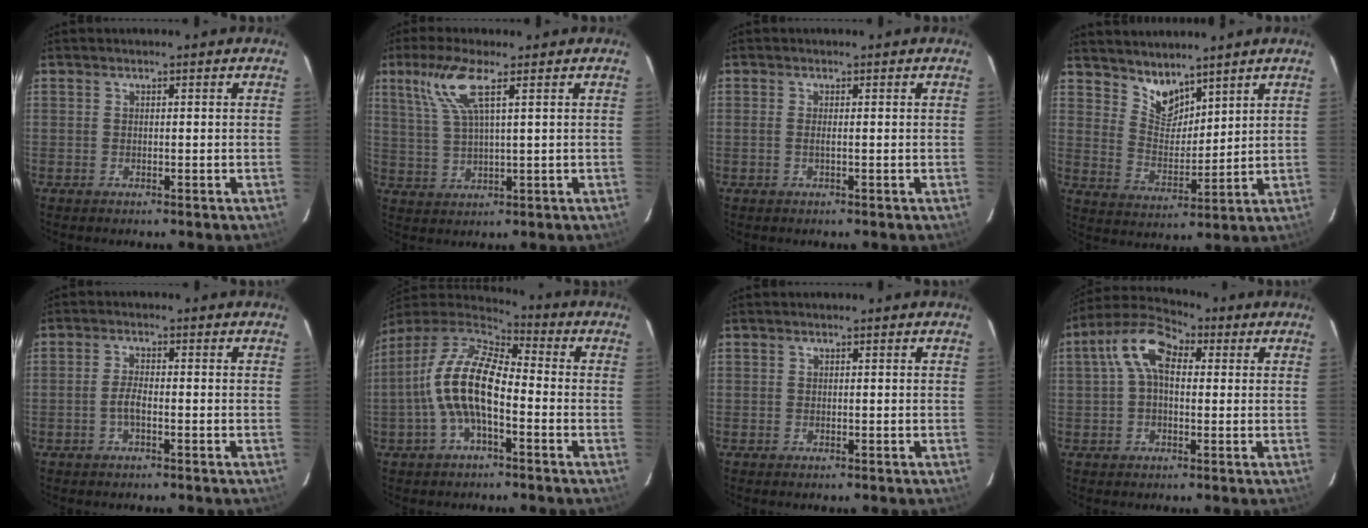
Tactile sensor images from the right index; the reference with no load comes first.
{"total": 8.0, "force": [4.0, 1.0, 6.9], "torque": [-0.150, 0.007, 0.085]}
{"total": 0.8, "force": [-0.1, -0.1, 0.7], "torque": [-0.013, 0.002, -0.003]}
{"total": 7.2, "force": [6.0, 3.1, 2.4], "torque": [-0.033, 0.000, 0.118]}
{"total": 2.3, "force": [-1.0, 0.6, 2.0], "torque": [-0.047, 0.006, -0.021]}
{"total": 12.9, "force": [-2.6, 5.1, 11.6], "torque": [-0.229, 0.012, -0.054]}
{"total": 0.0}
{"total": 9.7, "force": [2.1, 5.6, 7.6], "torque": [-0.150, 0.035, 0.029]}